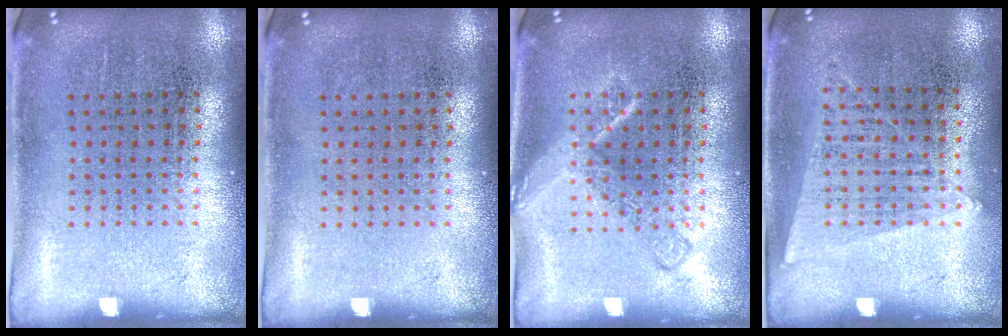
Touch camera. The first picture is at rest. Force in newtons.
{"total": 0.0}
{"total": 2.0, "press": 2.0, "slide": 0.4}
{"total": 1.3, "press": 1.1, "slide": 0.6}